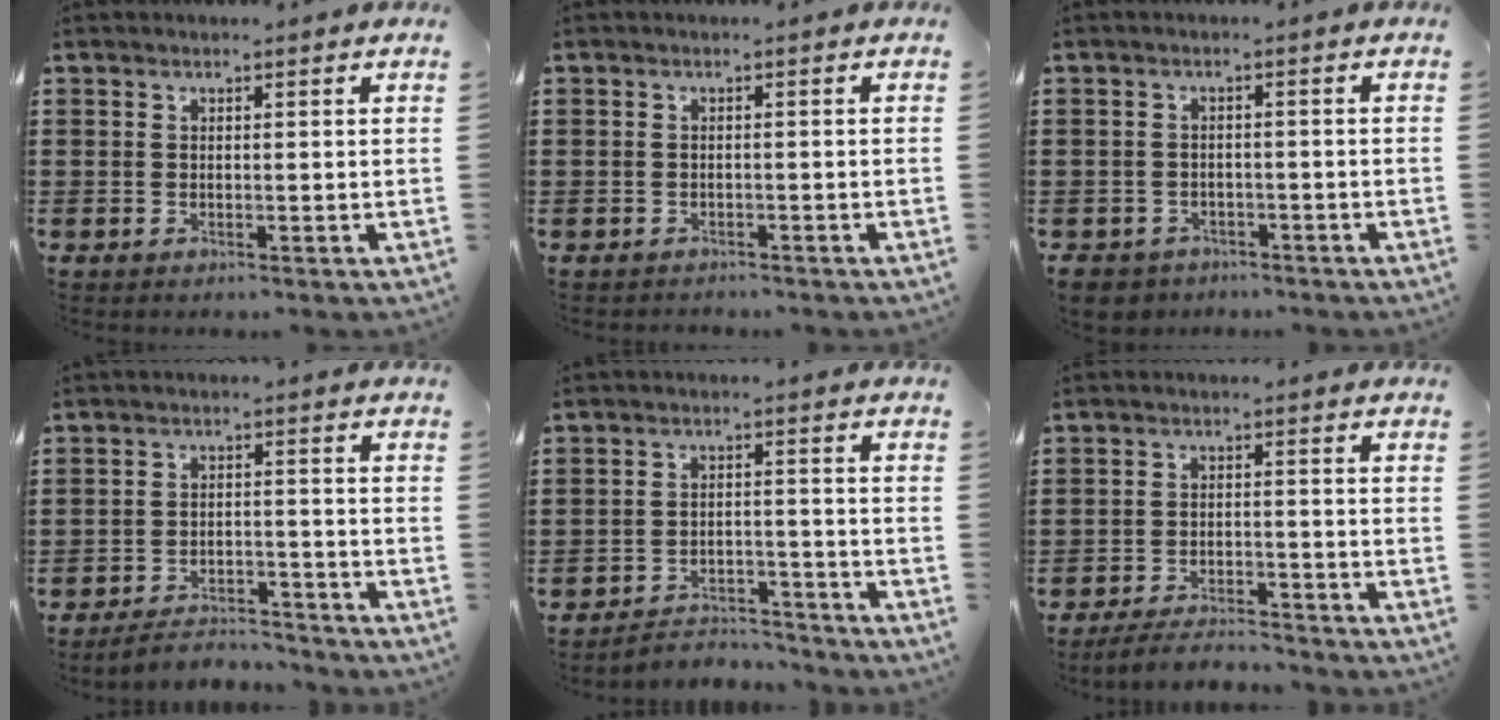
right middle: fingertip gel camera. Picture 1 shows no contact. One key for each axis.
{"total": 1.1, "fx": -1.0, "fy": 0.4, "fz": -0.2, "tx": 0.001, "ty": 0.004, "tz": -0.023}
{"total": 2.7, "fx": -2.5, "fy": 0.9, "fz": -0.1, "tx": -0.012, "ty": -0.002, "tz": -0.059}
{"total": 4.0, "fx": -3.9, "fy": 0.6, "fz": 0.4, "tx": -0.010, "ty": 0.007, "tz": -0.083}
{"total": 3.8, "fx": -3.8, "fy": 0.7, "fz": 0.3, "tx": -0.010, "ty": 0.006, "tz": -0.081}
{"total": 4.2, "fx": -4.1, "fy": 0.5, "fz": 1.0, "tx": -0.016, "ty": 0.003, "tz": -0.082}